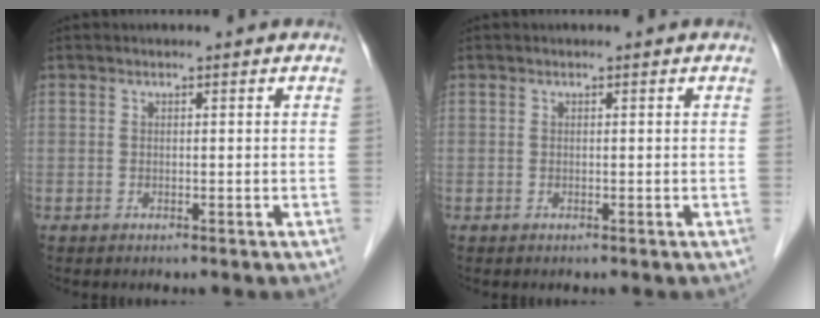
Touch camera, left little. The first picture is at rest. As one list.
[{"total": 0.0}]